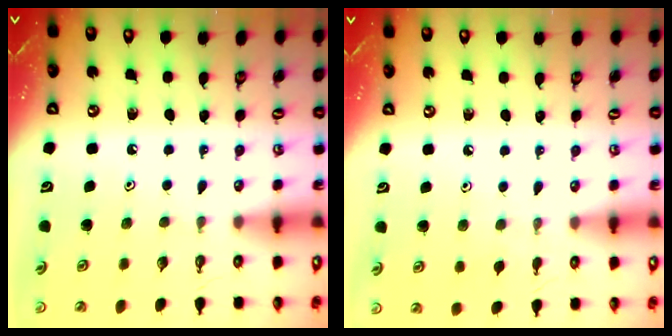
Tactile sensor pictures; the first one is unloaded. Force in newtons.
{"total": 2.9, "press": 2.9, "slide": 0.4}